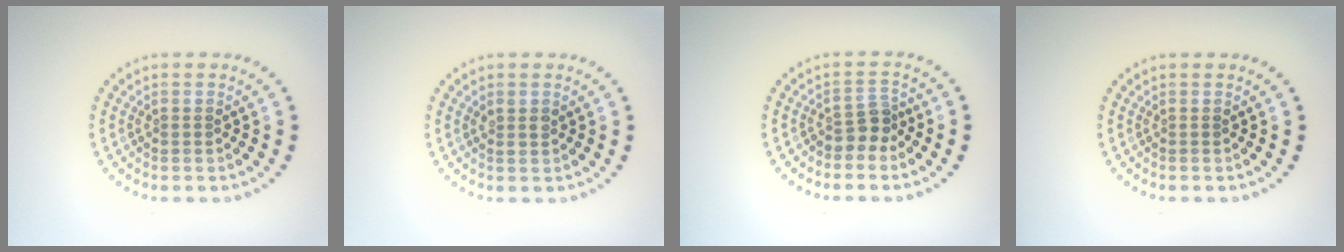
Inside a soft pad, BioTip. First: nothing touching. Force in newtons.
{"total": 0.9, "press": 0.9, "slide": 0.2}
{"total": 2.2, "press": 1.7, "slide": 1.4}
{"total": 0.0}